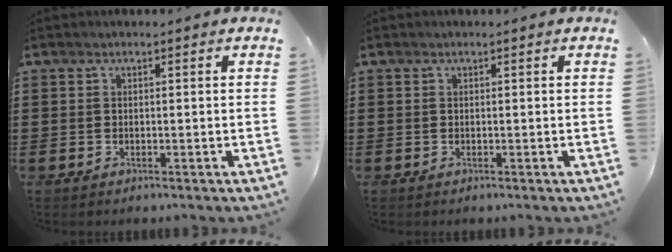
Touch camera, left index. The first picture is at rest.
{"total": 0.0}